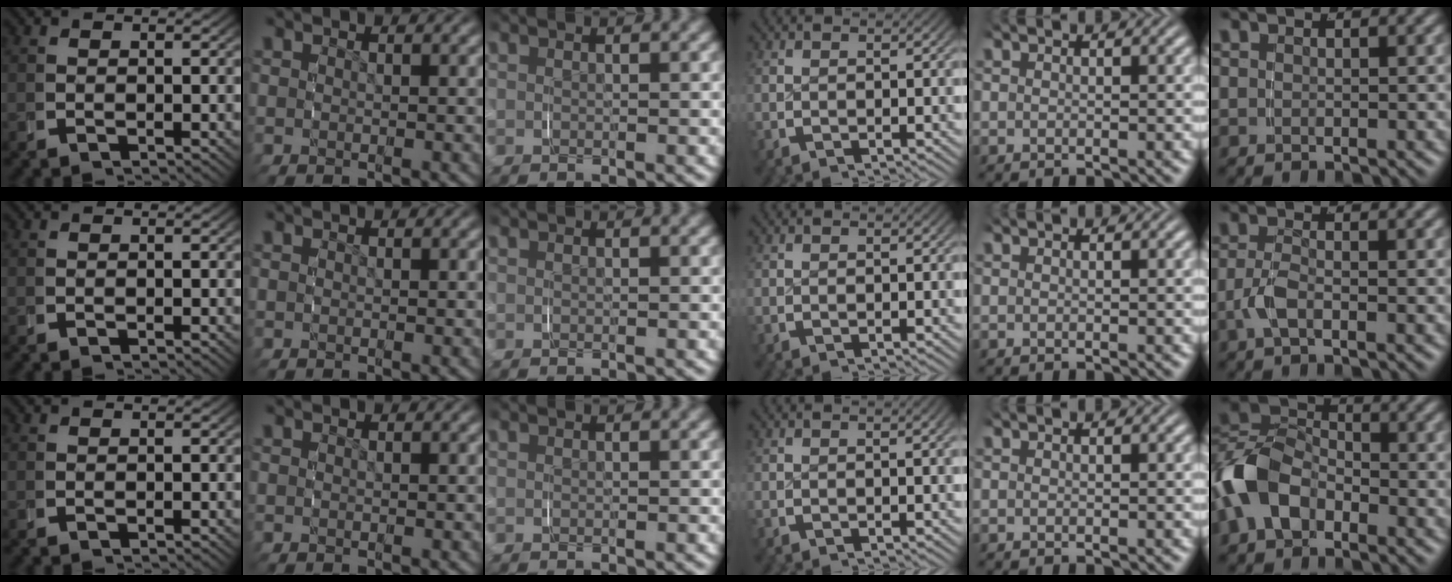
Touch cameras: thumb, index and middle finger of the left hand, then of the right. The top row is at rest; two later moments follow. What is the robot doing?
{"motion": "grasp_and_lifting", "object": "keyboard"}